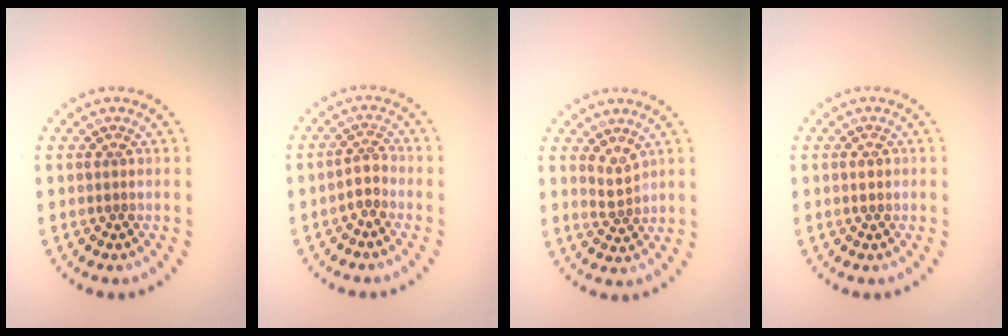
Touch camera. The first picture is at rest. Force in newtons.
{"total": 1.7, "press": 1.3, "slide": 1.1}
{"total": 1.8, "press": 1.4, "slide": 1.2}
{"total": 1.0, "press": 1.0, "slide": 0.1}